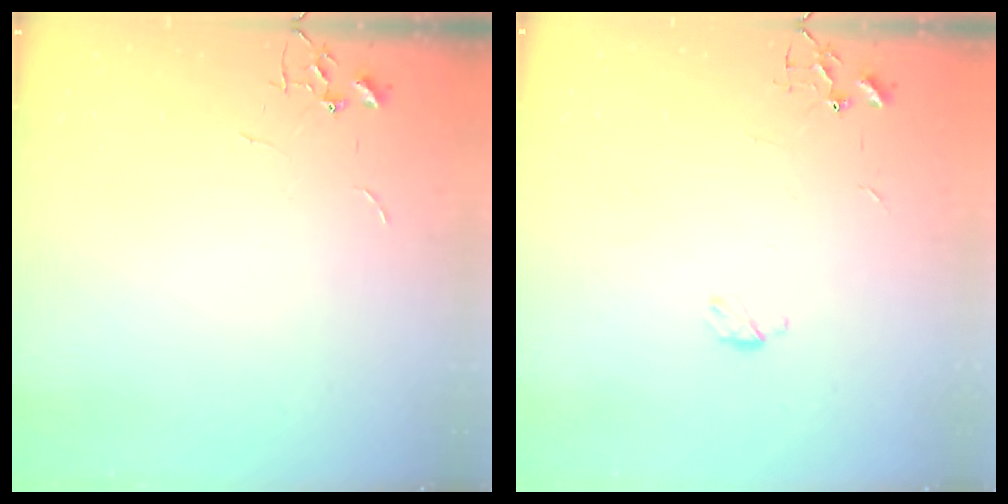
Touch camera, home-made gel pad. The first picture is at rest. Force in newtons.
{"total": 3.3, "press": 3.2, "slide": 0.5}